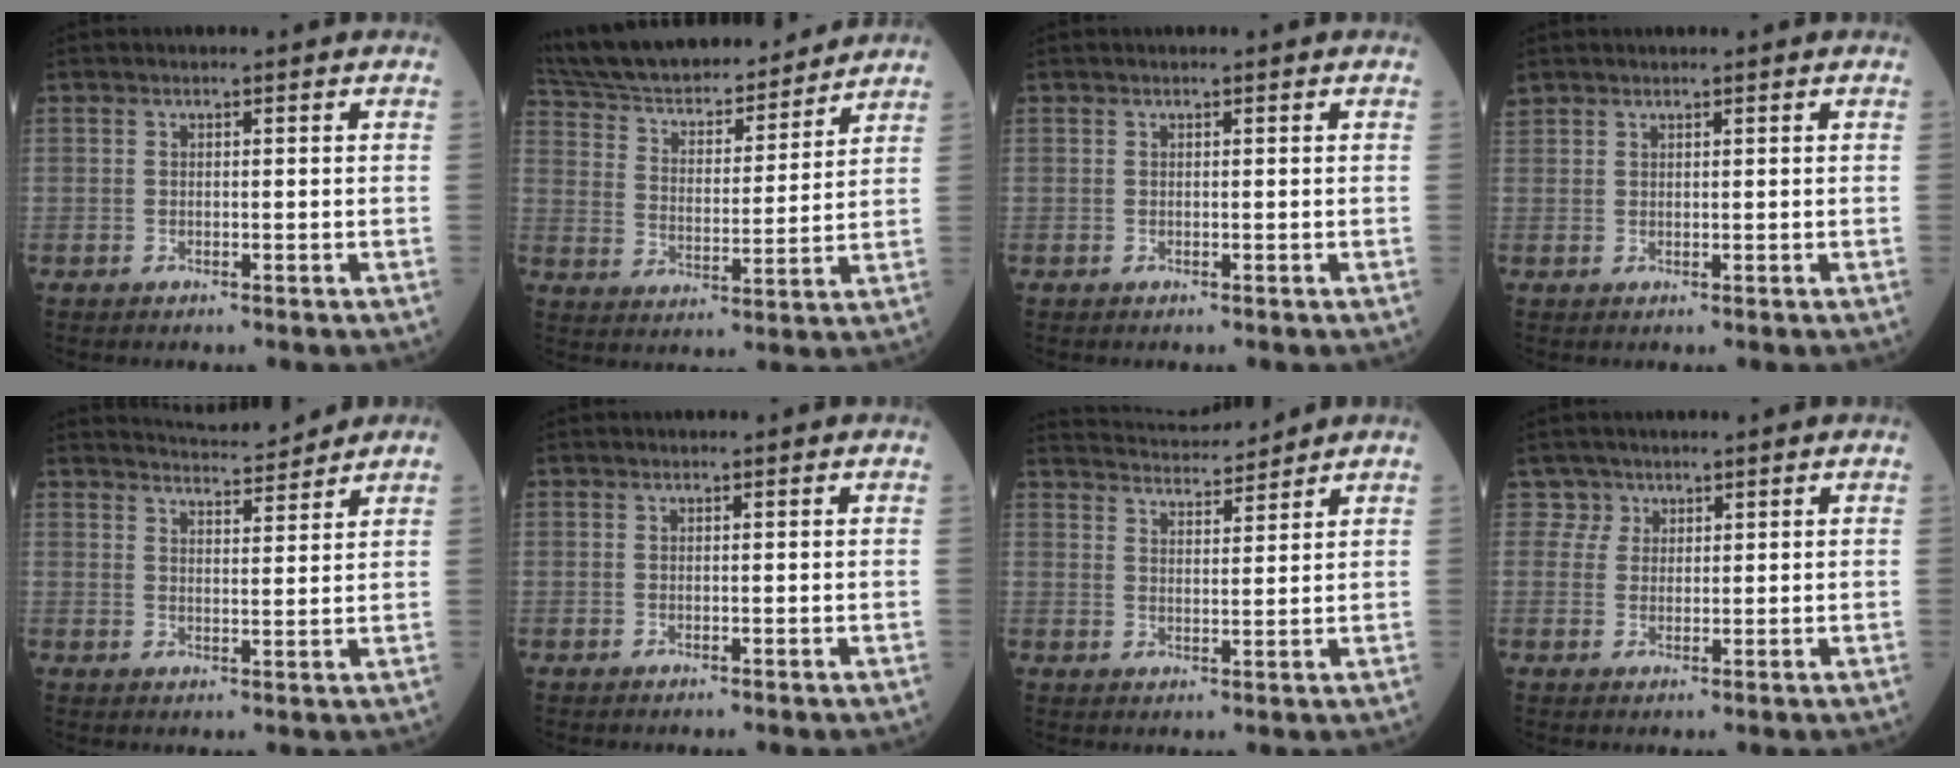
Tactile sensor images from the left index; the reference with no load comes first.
{"total": 23.4, "force": [21.1, 5.4, 8.6], "torque": [-0.163, 0.020, 0.323]}
{"total": 0.0}
{"total": 1.5, "force": [1.3, 0.7, 0.1], "torque": [-0.009, 0.015, 0.028]}
{"total": 7.2, "force": [7.1, 0.4, 1.4], "torque": [-0.027, 0.010, 0.105]}
{"total": 0.0}
{"total": 8.8, "force": [8.7, -0.1, 1.4], "torque": [-0.030, 0.018, 0.139]}
{"total": 2.2, "force": [1.5, 1.5, -0.6], "torque": [0.021, 0.008, 0.023]}